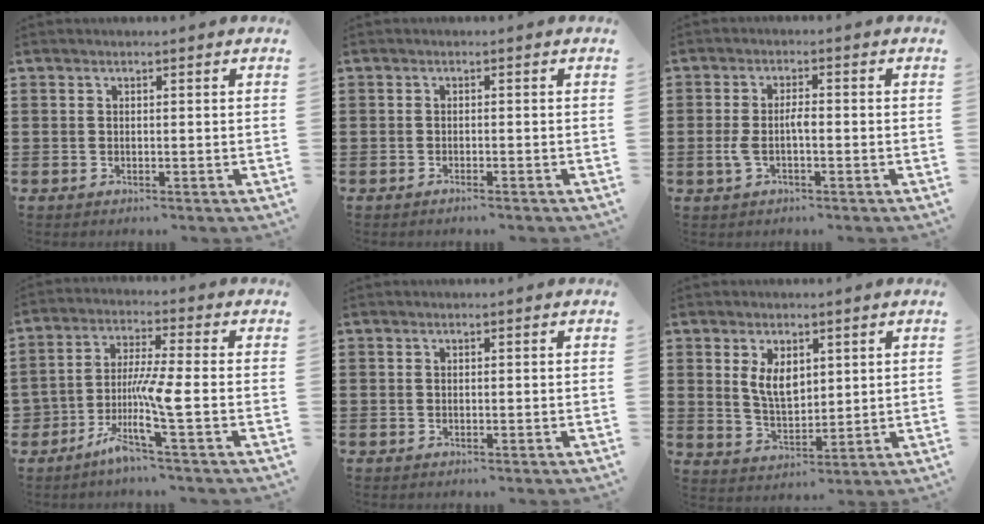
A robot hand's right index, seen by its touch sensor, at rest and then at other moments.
{"total": 0.7, "force": [-0.7, 0.0, 0.2], "torque": [-0.005, -0.002, -0.014]}
{"total": 3.3, "force": [-0.7, 1.0, 3.0], "torque": [-0.070, -0.001, -0.019]}
{"total": 6.6, "force": [-3.1, 0.0, 5.8], "torque": [-0.122, -0.007, -0.064]}
{"total": 0.0}
{"total": 5.5, "force": [2.1, 3.1, 4.0], "torque": [-0.079, 0.003, 0.036]}